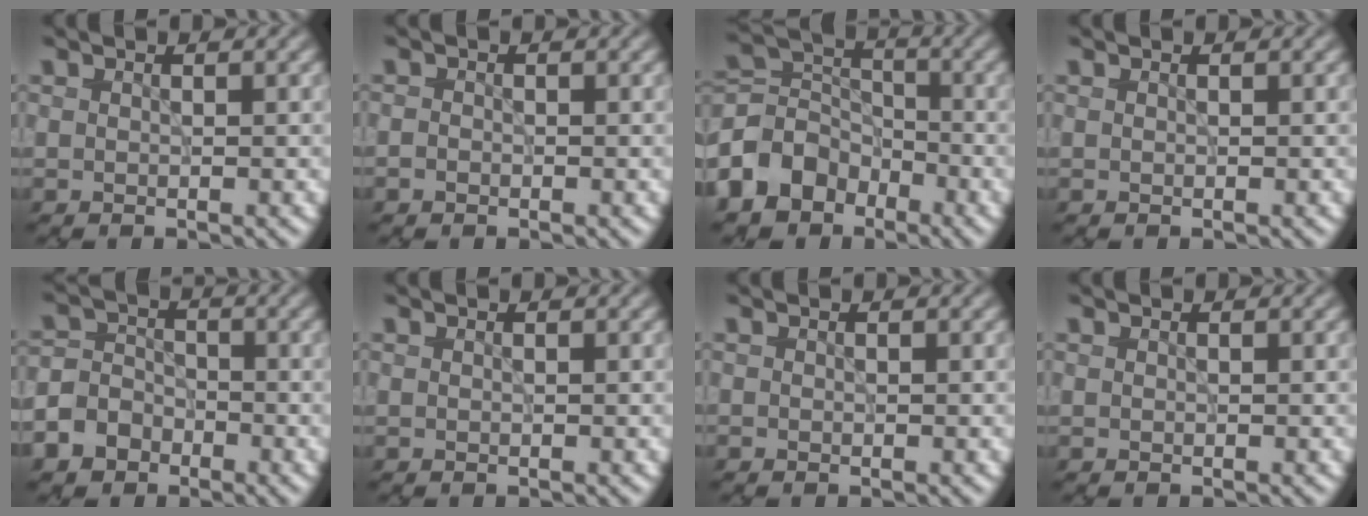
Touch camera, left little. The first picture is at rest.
{"total": 0.6, "force": [-0.3, 0.5, 0.2], "torque": [-0.003, -0.003, -0.006]}
{"total": 6.6, "force": [-3.3, 5.1, 2.7], "torque": [-0.056, 0.010, -0.087]}
{"total": 0.0}
{"total": 5.9, "force": [-3.3, 4.6, 1.8], "torque": [-0.020, -0.005, -0.072]}
{"total": 0.0}
{"total": 0.0}
{"total": 0.0}